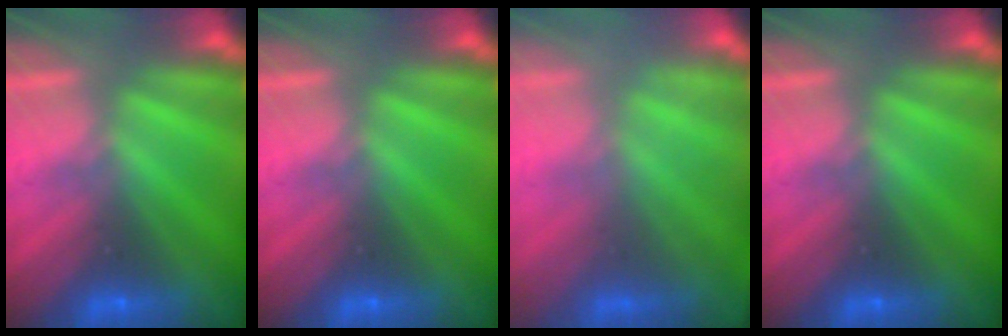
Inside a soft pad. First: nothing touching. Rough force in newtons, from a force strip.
{"total": 0.0}
{"total": 2.0}
{"total": 0.0}